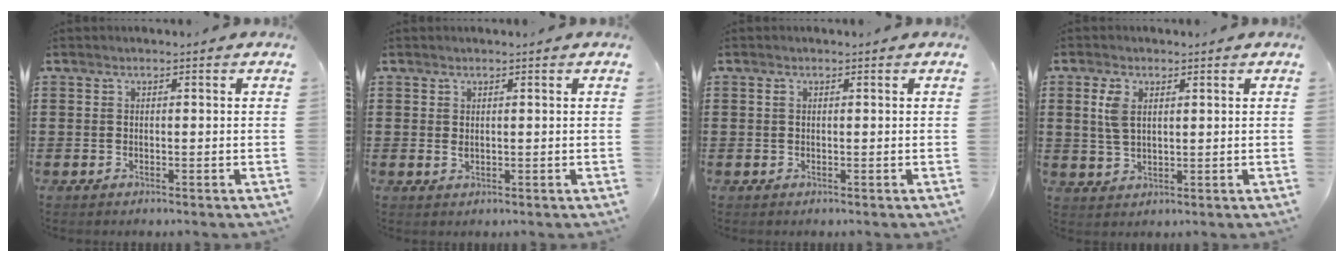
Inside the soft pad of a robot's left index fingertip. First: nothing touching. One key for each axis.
{"total": 0.9, "fx": 0.3, "fy": 0.4, "fz": 0.7, "tx": -0.014, "ty": 0.004, "tz": 0.004}
{"total": 0.7, "fx": 0.2, "fy": 0.3, "fz": 0.6, "tx": -0.013, "ty": 0.002, "tz": 0.004}
{"total": 4.0, "fx": 1.4, "fy": 2.2, "fz": 3.1, "tx": -0.070, "ty": 0.010, "tz": 0.023}